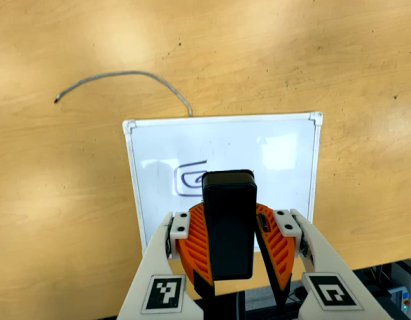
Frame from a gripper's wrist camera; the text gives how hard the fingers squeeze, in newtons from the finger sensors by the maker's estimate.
{"total": 8.7, "left": 9.0, "right": 8.4}